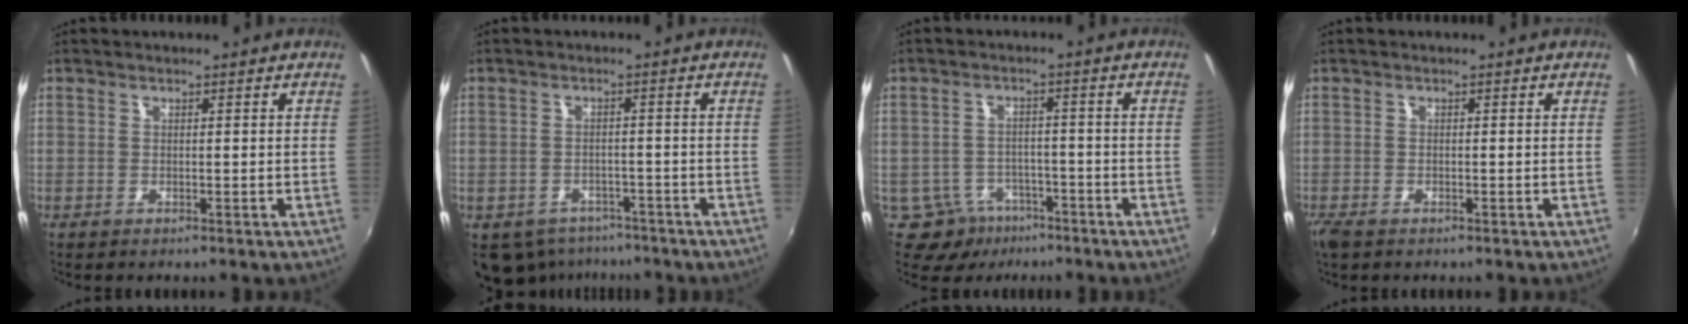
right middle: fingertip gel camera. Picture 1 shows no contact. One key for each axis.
{"total": 8.2, "fx": -5.8, "fy": 5.2, "fz": 2.5, "tx": -0.070, "ty": -0.007, "tz": -0.073}
{"total": 6.8, "fx": -4.4, "fy": 5.0, "fz": 1.2, "tx": -0.033, "ty": 0.016, "tz": -0.059}
{"total": 2.4, "fx": -1.7, "fy": 1.0, "fz": 1.3, "tx": -0.029, "ty": -0.009, "tz": -0.034}